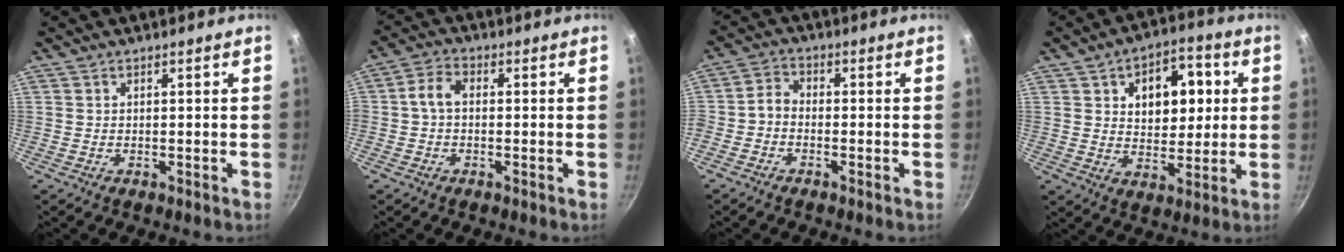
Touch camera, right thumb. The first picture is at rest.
{"total": 4.1, "force": [-0.2, 2.4, 3.4], "torque": [-0.072, 0.021, -0.015]}
{"total": 3.0, "force": [-1.6, 1.9, 1.7], "torque": [-0.040, 0.023, -0.042]}
{"total": 13.5, "force": [3.3, 8.8, 9.7], "torque": [-0.090, -0.003, 0.047]}